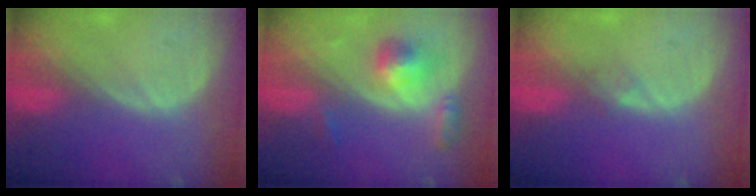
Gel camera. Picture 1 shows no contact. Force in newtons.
{"total": 5.3, "press": 5.0, "slide": 1.6}
{"total": 1.1, "press": 1.0, "slide": 0.1}